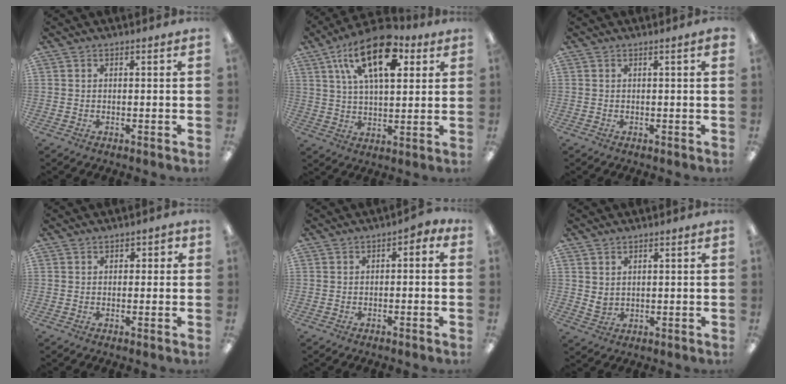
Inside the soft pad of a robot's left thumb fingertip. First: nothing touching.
{"total": 18.5, "force": [8.9, 9.3, 13.4], "torque": [-0.223, -0.020, 0.149]}
{"total": 0.8, "force": [0.4, 0.1, 0.7], "torque": [-0.015, 0.001, 0.007]}
{"total": 1.7, "force": [0.1, 1.5, 0.7], "torque": [-0.012, 0.006, -0.001]}
{"total": 1.9, "force": [-1.4, 1.1, 0.8], "torque": [-0.015, 0.008, -0.027]}
{"total": 2.7, "force": [1.7, 1.9, 0.6], "torque": [-0.008, -0.004, 0.030]}